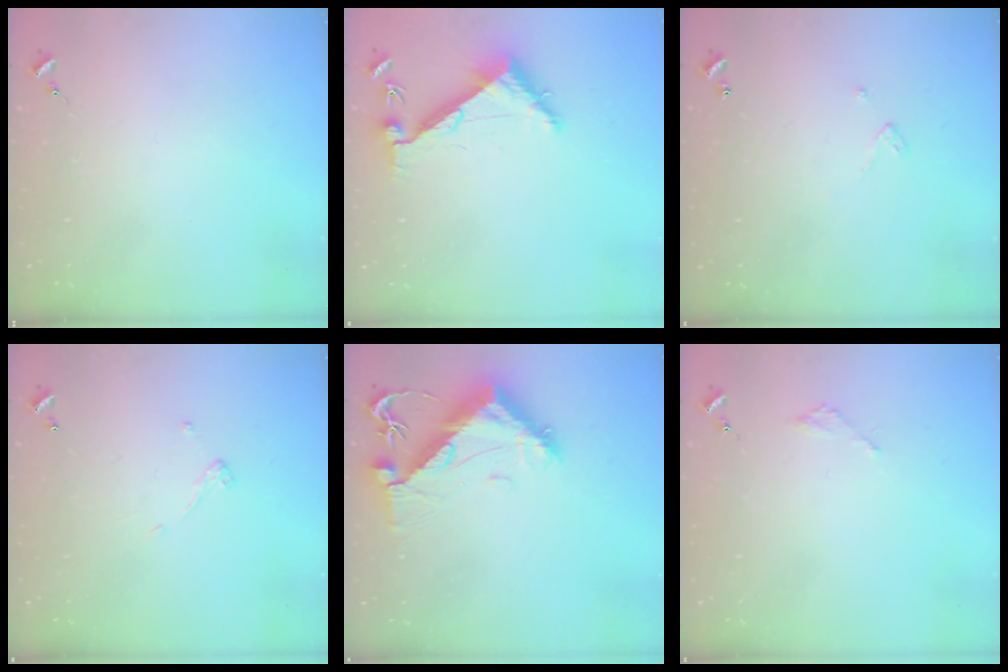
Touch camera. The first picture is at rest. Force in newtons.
{"total": 6.4, "press": 6.4, "slide": 0.7}
{"total": 2.4, "press": 2.4, "slide": 0.2}
{"total": 4.9, "press": 4.9, "slide": 0.2}
{"total": 11.0, "press": 10.9, "slide": 1.0}
{"total": 1.8, "press": 1.8, "slide": 0.2}